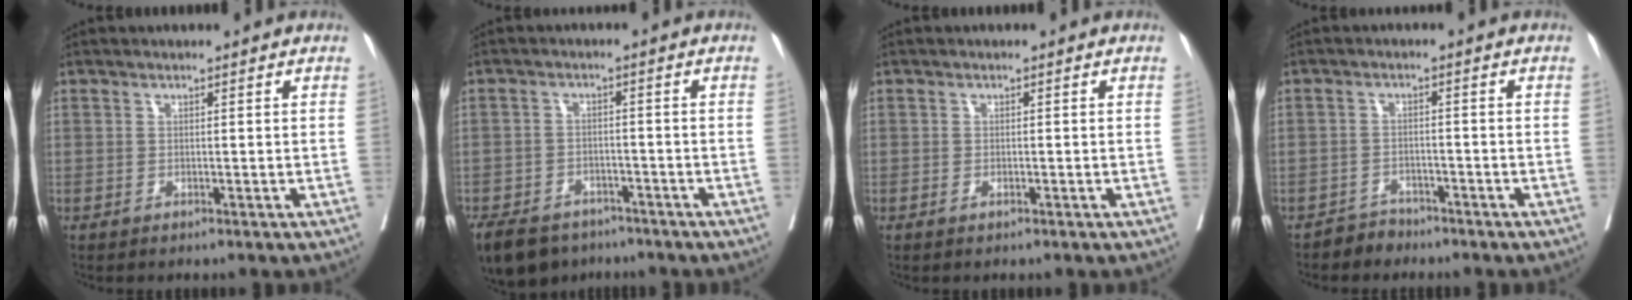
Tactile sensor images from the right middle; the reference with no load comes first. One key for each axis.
{"total": 11.4, "fx": -8.5, "fy": 6.4, "fz": 4.1, "tx": -0.088, "ty": -0.009, "tz": -0.123}
{"total": 0.7, "fx": -0.4, "fy": 0.3, "fz": 0.5, "tx": -0.010, "ty": 0.000, "tz": -0.005}
{"total": 2.4, "fx": -2.1, "fy": 1.0, "fz": -0.4, "tx": 0.005, "ty": 0.003, "tz": -0.036}